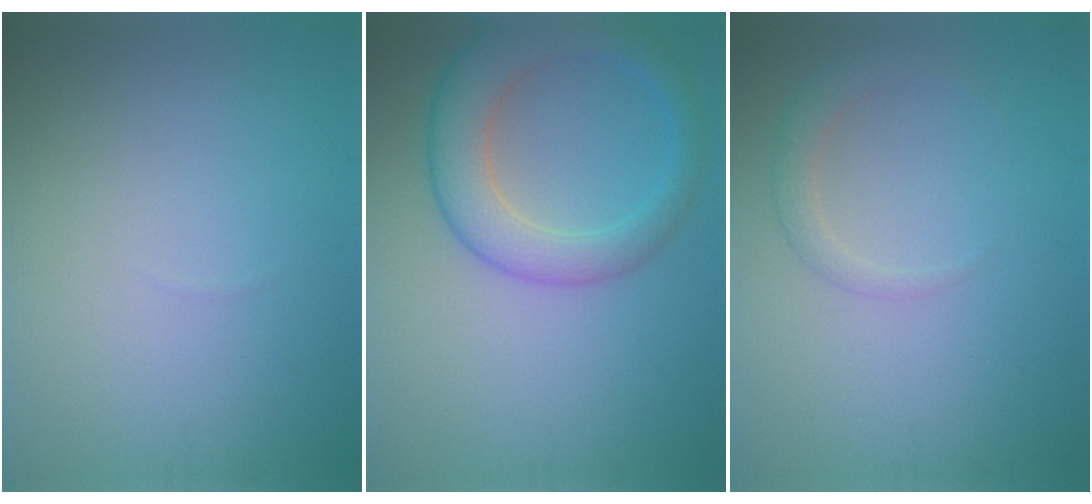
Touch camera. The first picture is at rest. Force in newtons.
{"total": 5.8, "press": 5.8, "slide": 0.3}
{"total": 1.8, "press": 1.8, "slide": 0.1}